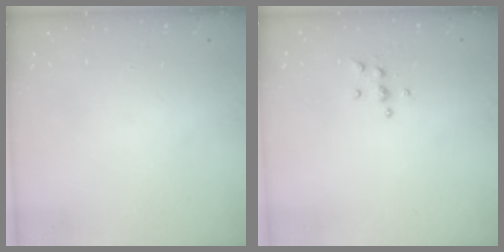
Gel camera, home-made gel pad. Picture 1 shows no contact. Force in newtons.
{"total": 4.9, "press": 4.9, "slide": 0.7}